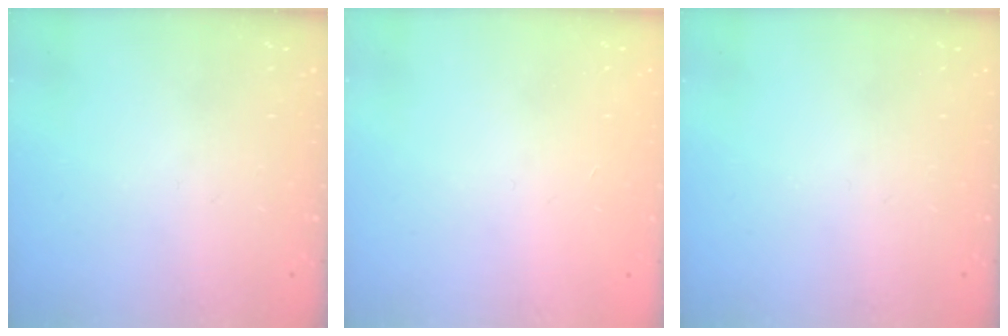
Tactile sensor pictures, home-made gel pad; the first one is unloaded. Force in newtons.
{"total": 0.8, "press": 0.8, "slide": 0.2}
{"total": 0.0}